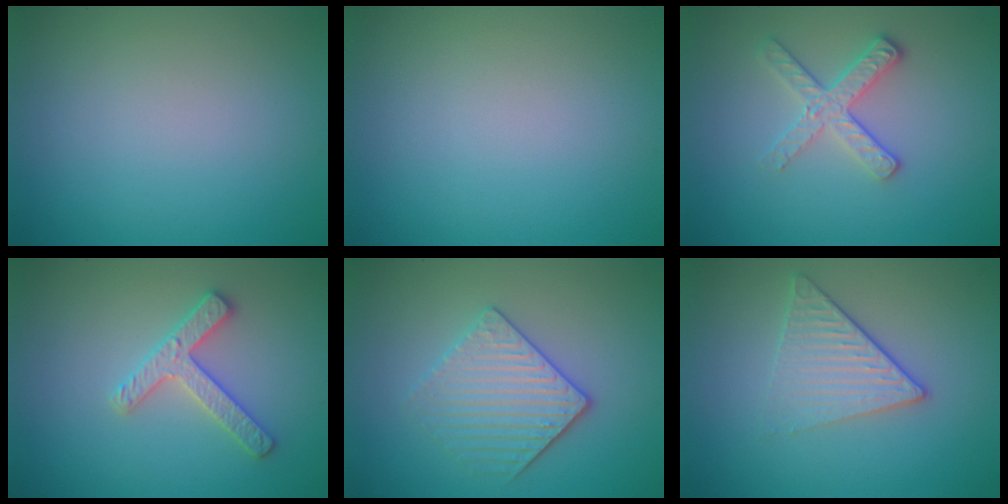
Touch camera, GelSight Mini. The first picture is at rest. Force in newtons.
{"total": 0.0}
{"total": 2.8, "press": 2.5, "slide": 1.3}
{"total": 2.7, "press": 2.7, "slide": 0.3}
{"total": 3.4, "press": 3.2, "slide": 1.2}
{"total": 3.4, "press": 2.8, "slide": 1.9}